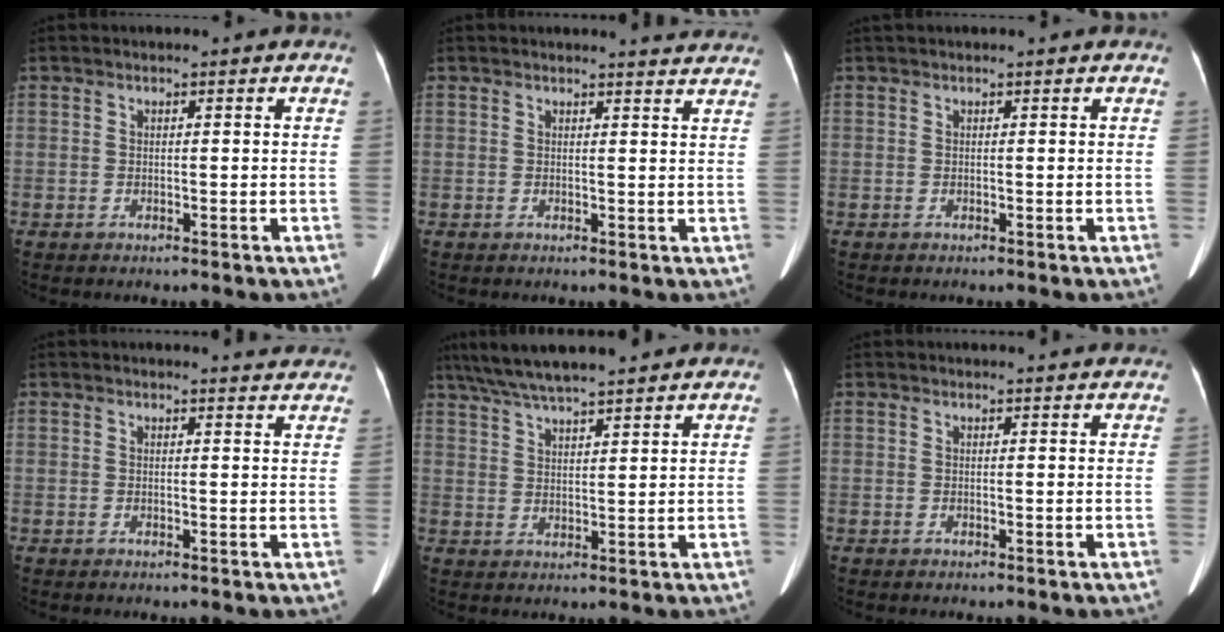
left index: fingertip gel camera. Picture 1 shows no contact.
{"total": 4.7, "force": [4.6, 0.1, 0.8], "torque": [-0.015, -0.008, 0.035]}
{"total": 1.2, "force": [1.1, 0.0, 0.6], "torque": [-0.010, 0.026, 0.020]}
{"total": 4.3, "force": [4.2, 0.4, 0.5], "torque": [-0.010, -0.007, 0.031]}
{"total": 12.1, "force": [10.5, 1.2, 6.0], "torque": [-0.109, 0.031, 0.173]}
{"total": 3.0, "force": [2.9, 0.1, 0.7], "torque": [-0.012, 0.011, 0.031]}